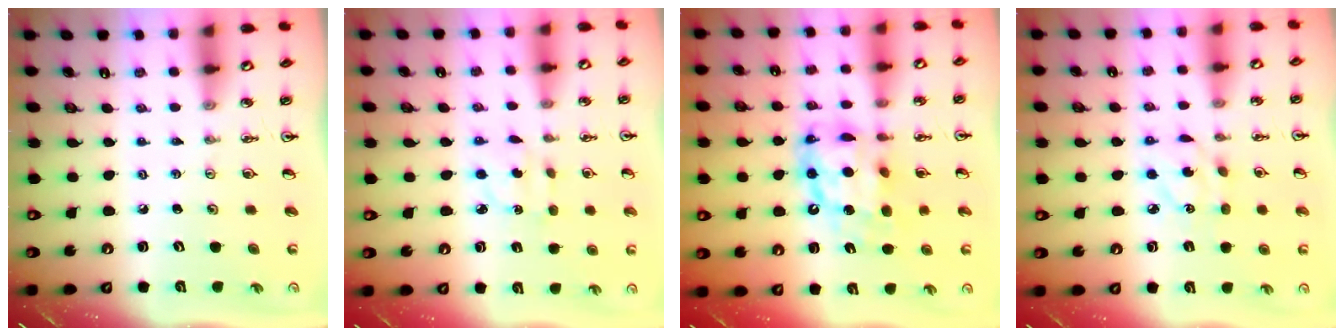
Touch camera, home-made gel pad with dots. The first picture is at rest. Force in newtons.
{"total": 3.0, "press": 2.9, "slide": 0.6}
{"total": 13.1, "press": 13.0, "slide": 1.1}
{"total": 6.3, "press": 6.3, "slide": 0.1}